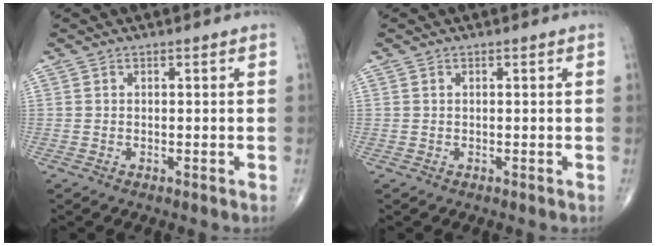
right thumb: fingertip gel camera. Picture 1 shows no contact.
{"total": 0.0}